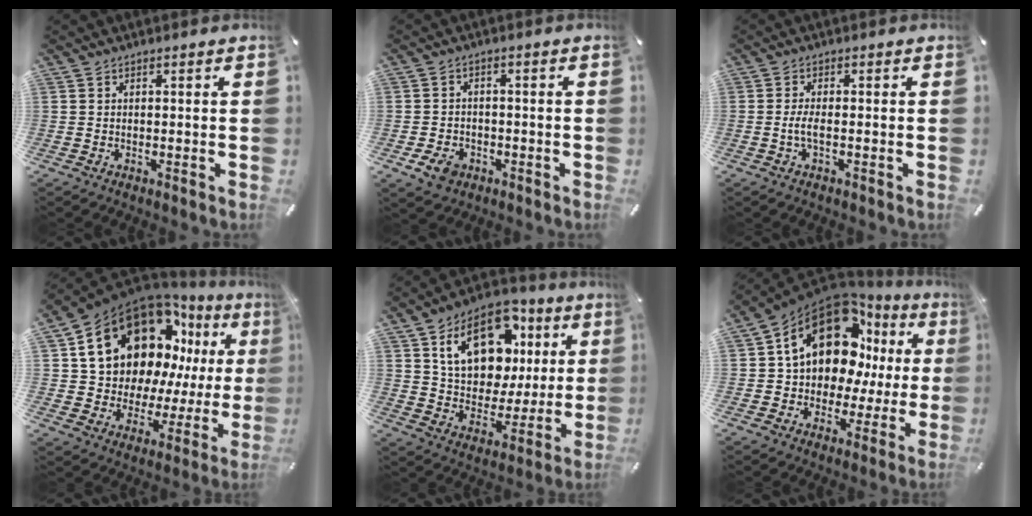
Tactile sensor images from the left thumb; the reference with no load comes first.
{"total": 4.9, "force": [-2.5, 3.6, 2.1], "torque": [-0.052, 0.008, -0.049]}
{"total": 3.2, "force": [-0.8, 0.8, 3.0], "torque": [-0.067, -0.003, -0.018]}
{"total": 21.2, "force": [11.1, 14.1, 11.3], "torque": [-0.170, -0.083, 0.214]}
{"total": 18.3, "force": [8.2, 12.7, 10.2], "torque": [-0.163, -0.023, 0.151]}
{"total": 17.9, "force": [7.8, 12.0, 10.8], "torque": [-0.196, -0.055, 0.134]}